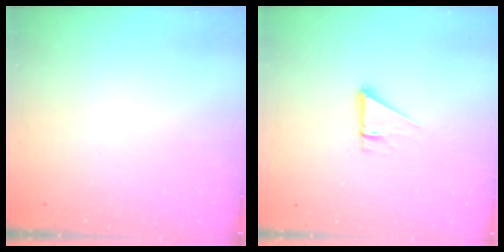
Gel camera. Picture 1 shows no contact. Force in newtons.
{"total": 2.7, "press": 2.7, "slide": 0.2}